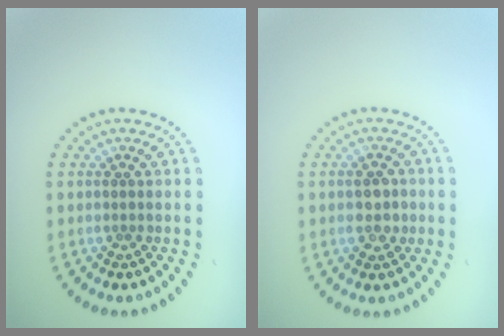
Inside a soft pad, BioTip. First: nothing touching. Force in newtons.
{"total": 2.2, "press": 2.2, "slide": 0.0}